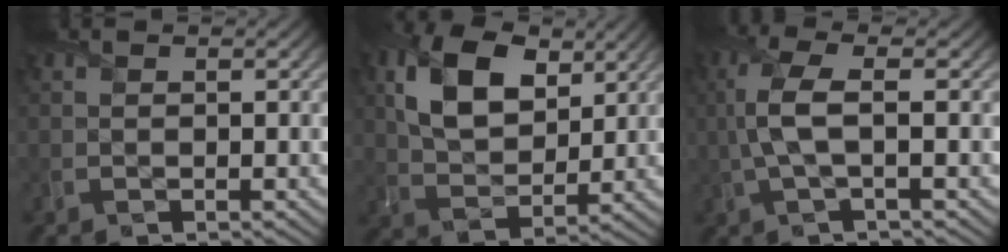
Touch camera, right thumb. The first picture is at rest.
{"total": 10.7, "force": [4.0, 6.6, 7.4], "torque": [-0.167, 0.006, 0.074]}
{"total": 5.7, "force": [-0.1, 1.7, 5.5], "torque": [-0.133, 0.009, -0.009]}